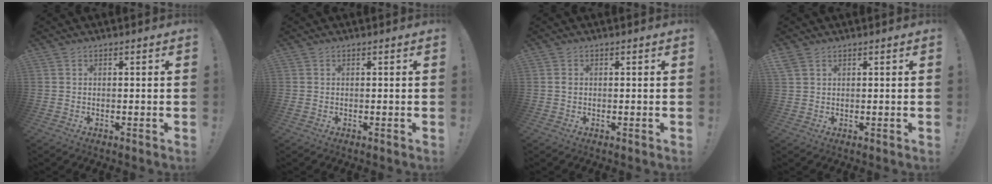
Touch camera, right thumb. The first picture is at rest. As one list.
[{"total": 0.0}, {"total": 0.6, "force": [-0.1, 0.5, 0.3], "torque": [-0.010, 0.005, -0.002]}, {"total": 2.5, "force": [1.7, 1.5, 1.2], "torque": [-0.025, -0.003, 0.033]}]